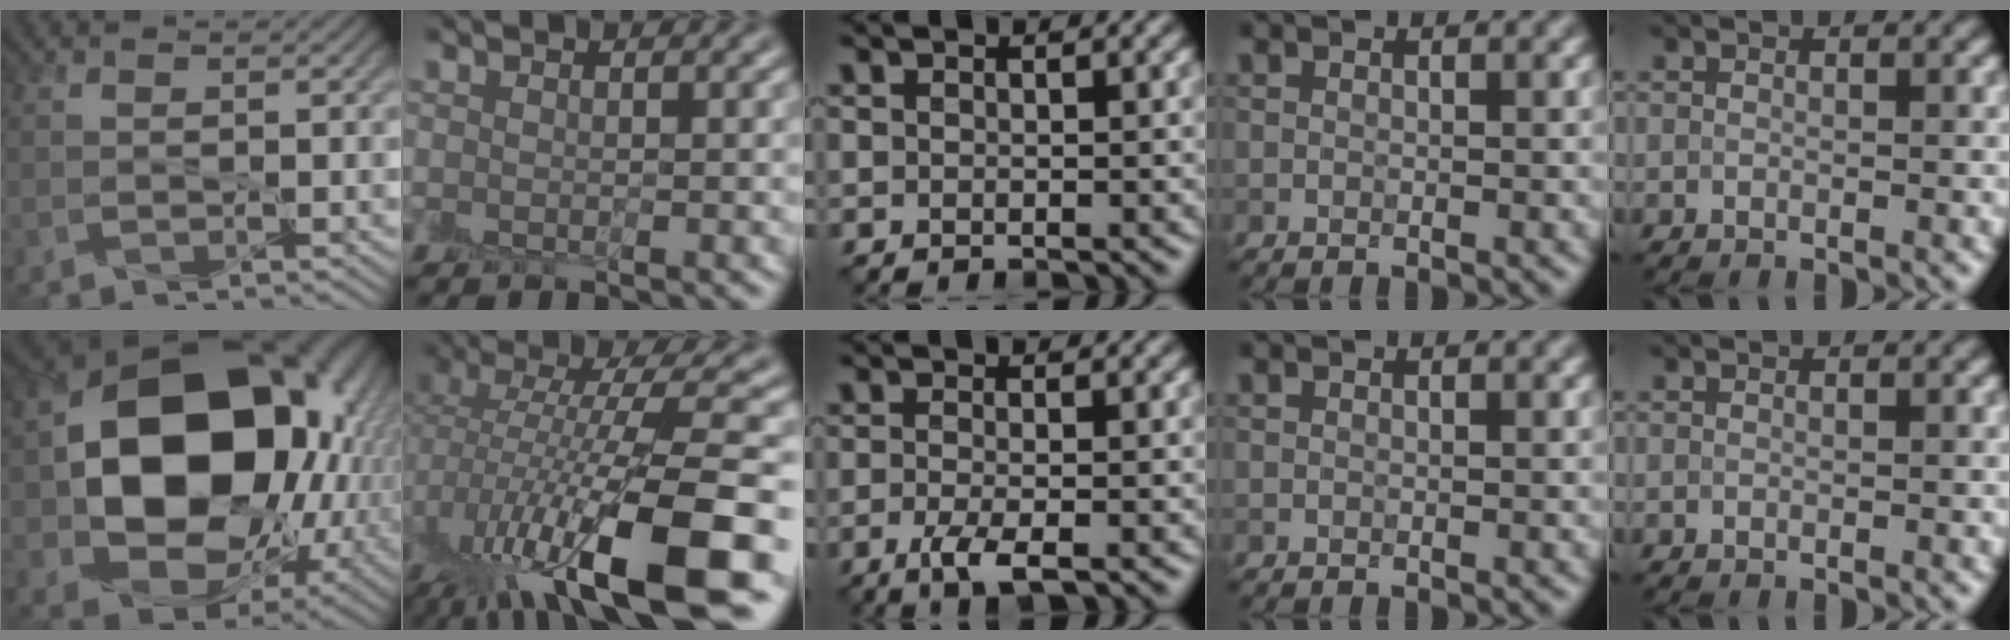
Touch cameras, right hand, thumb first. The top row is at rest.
{"thumb": {"total": 20.8, "force": [1.0, 15.9, 13.4], "torque": [-0.254, -0.054, 0.051]}, "index": {"total": 13.8, "force": [-4.2, 4.1, 12.5], "torque": [-0.228, -0.005, -0.065]}, "middle": {"total": 2.9, "force": [-1.4, 0.7, 2.5], "torque": [-0.050, -0.007, -0.030]}}